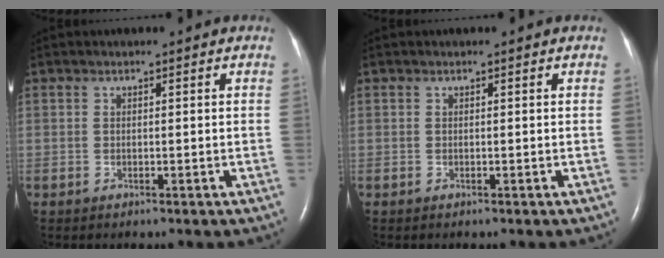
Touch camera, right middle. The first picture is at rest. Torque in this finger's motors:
{"motor_torque": [-0.13, 0.07, -0.06, 0.00]}